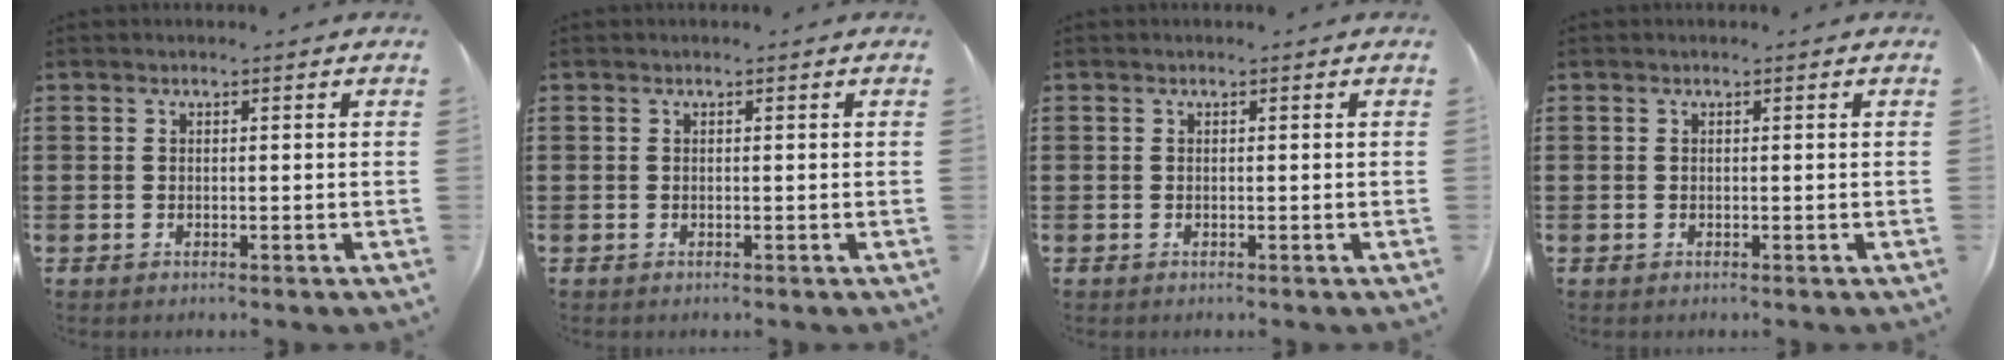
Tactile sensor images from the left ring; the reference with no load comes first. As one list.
[{"total": 0.0}, {"total": 0.0}, {"total": 0.0}]